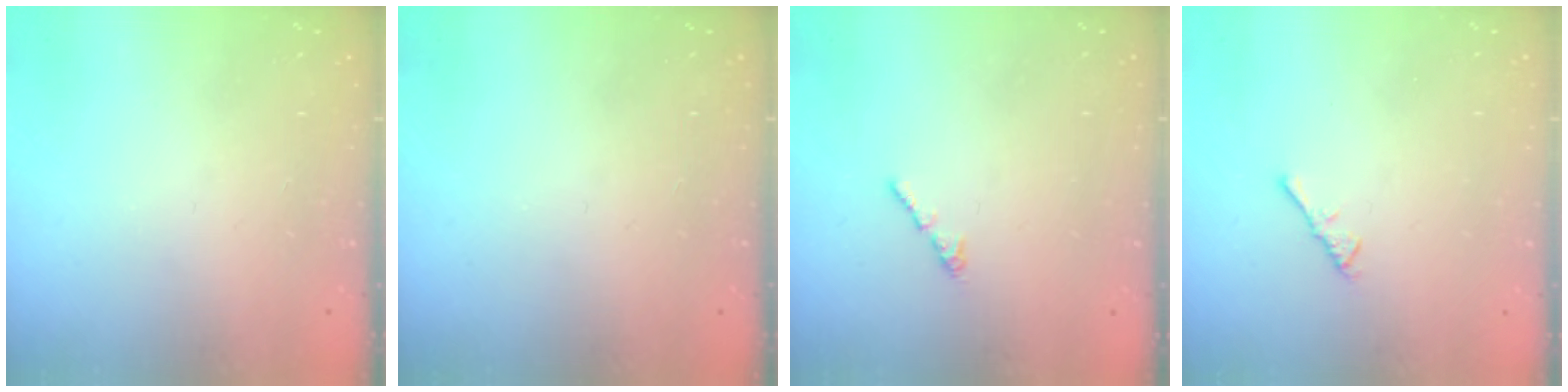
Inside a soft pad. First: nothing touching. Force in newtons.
{"total": 0.0}
{"total": 0.7, "press": 0.6, "slide": 0.4}
{"total": 2.2, "press": 2.1, "slide": 0.5}